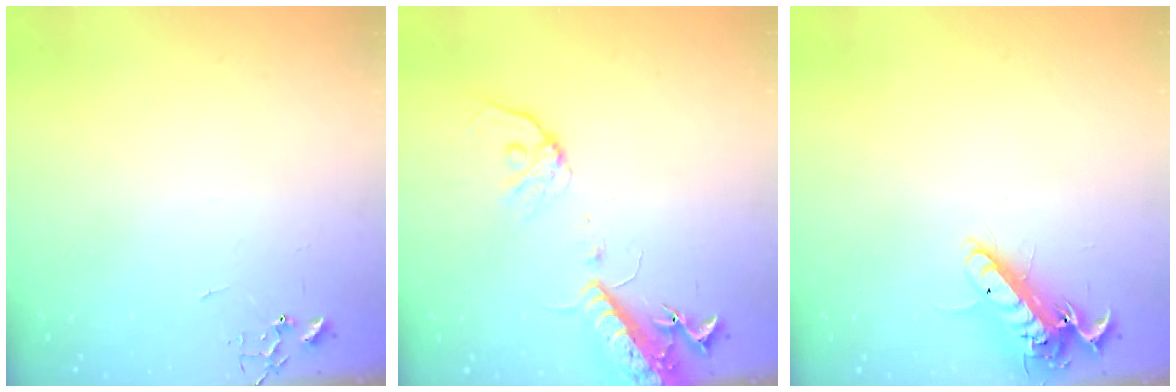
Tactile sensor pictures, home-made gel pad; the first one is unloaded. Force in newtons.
{"total": 15.2, "press": 14.8, "slide": 3.4}
{"total": 13.0, "press": 12.8, "slide": 2.2}